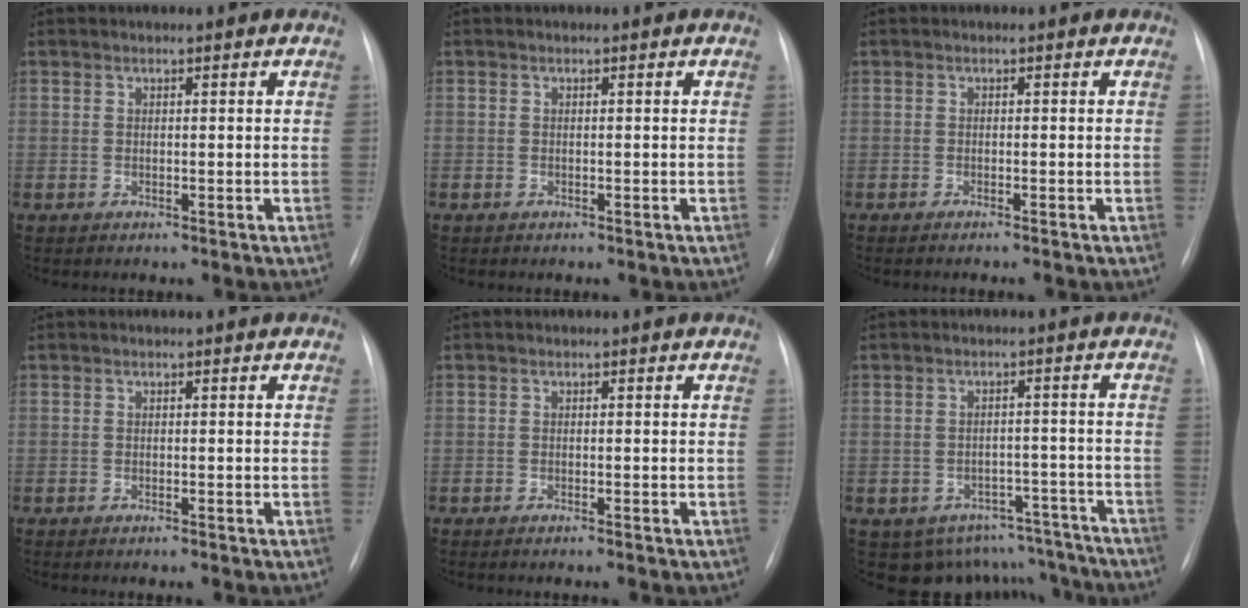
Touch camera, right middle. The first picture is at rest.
{"total": 0.0}
{"total": 2.0, "force": [-1.6, -0.2, 1.1], "torque": [-0.013, 0.000, -0.019]}
{"total": 1.0, "force": [-0.8, 0.0, 0.5], "torque": [-0.009, -0.002, -0.010]}
{"total": 1.6, "force": [-1.3, -0.1, 0.9], "torque": [-0.011, -0.001, -0.015]}
{"total": 10.9, "force": [-9.2, 5.7, 0.9], "torque": [0.005, 0.038, -0.103]}